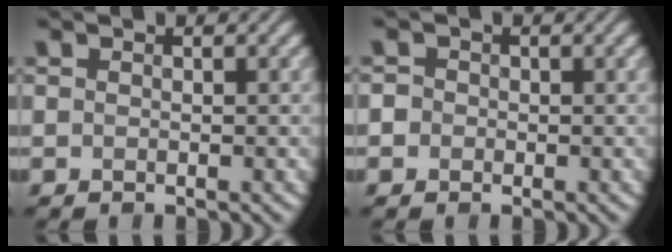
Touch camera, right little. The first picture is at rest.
{"total": 1.9, "force": [0.2, 1.7, 0.6], "torque": [-0.002, 0.011, -0.011]}